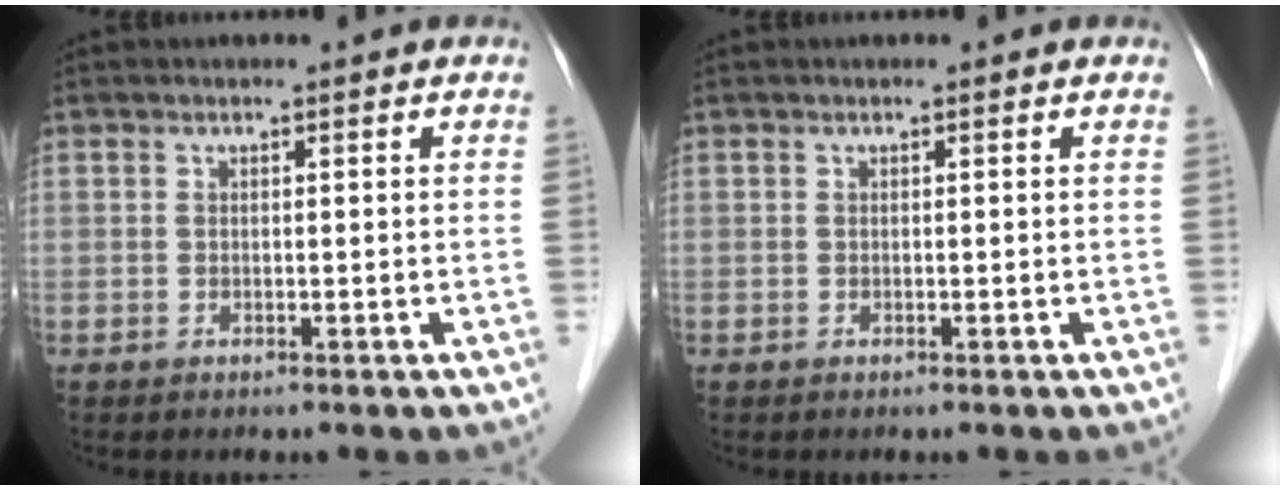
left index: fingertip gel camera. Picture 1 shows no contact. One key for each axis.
{"total": 0.0}